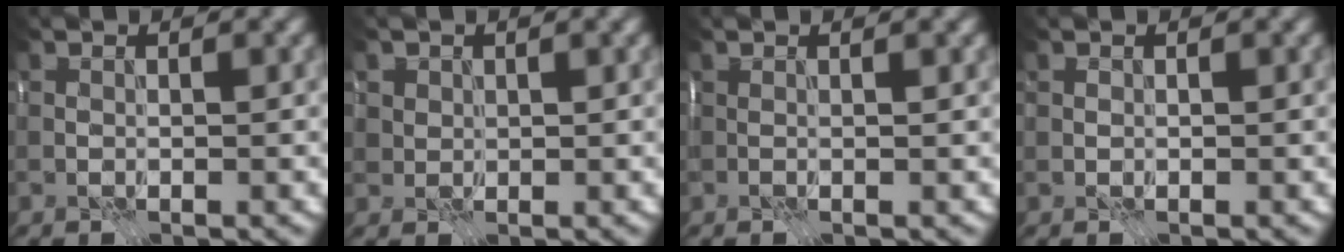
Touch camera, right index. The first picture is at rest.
{"total": 1.2, "force": [0.7, 1.0, 0.2], "torque": [-0.004, -0.005, 0.016]}
{"total": 1.1, "force": [0.6, 0.1, 0.9], "torque": [-0.007, -0.001, 0.003]}
{"total": 0.0}